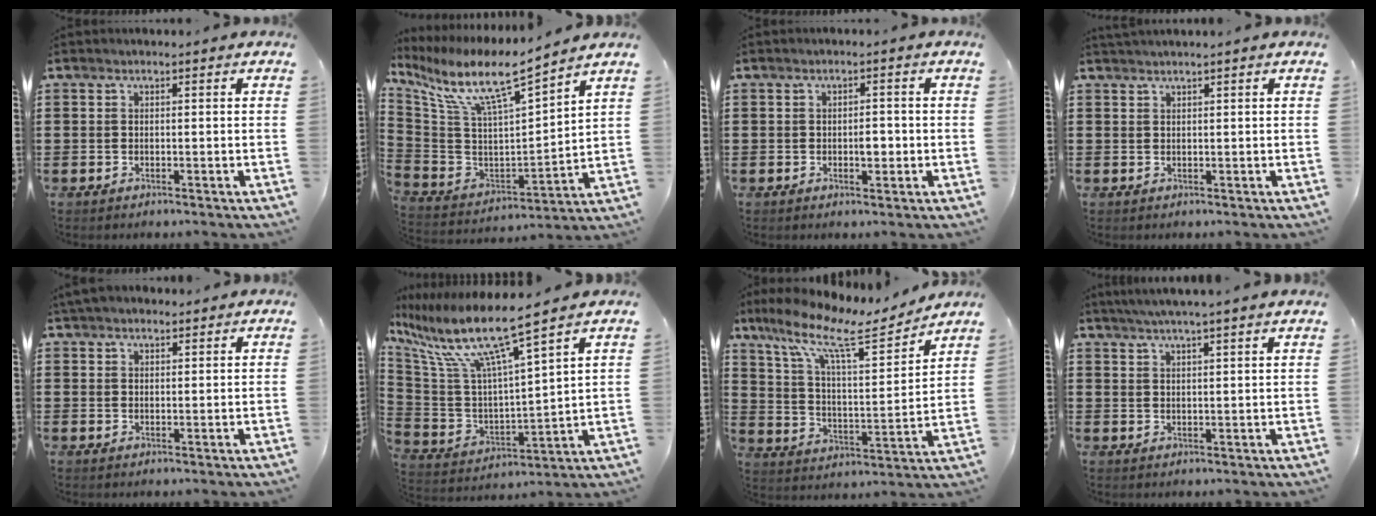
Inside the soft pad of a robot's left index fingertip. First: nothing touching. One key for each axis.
{"total": 10.0, "fx": 7.2, "fy": 1.3, "fz": 6.8, "tx": -0.161, "ty": -0.055, "tz": 0.117}
{"total": 2.3, "fx": -0.4, "fy": 1.0, "fz": 2.1, "tx": -0.031, "ty": -0.001, "tz": -0.009}
{"total": 1.0, "fx": 0.9, "fy": -0.1, "fz": 0.4, "tx": -0.009, "ty": -0.002, "tz": 0.018}
{"total": 2.6, "fx": 2.3, "fy": 0.8, "fz": 0.8, "tx": -0.021, "ty": 0.003, "tz": 0.045}
{"total": 11.9, "fx": 8.2, "fy": 0.9, "fz": 8.5, "tx": -0.200, "ty": -0.057, "tz": 0.129}
{"total": 12.7, "fx": 9.1, "fy": 3.0, "fz": 8.4, "tx": -0.184, "ty": -0.043, "tz": 0.150}
{"total": 3.6, "fx": 3.3, "fy": -0.8, "fz": 1.3, "tx": -0.034, "ty": -0.009, "tz": 0.058}